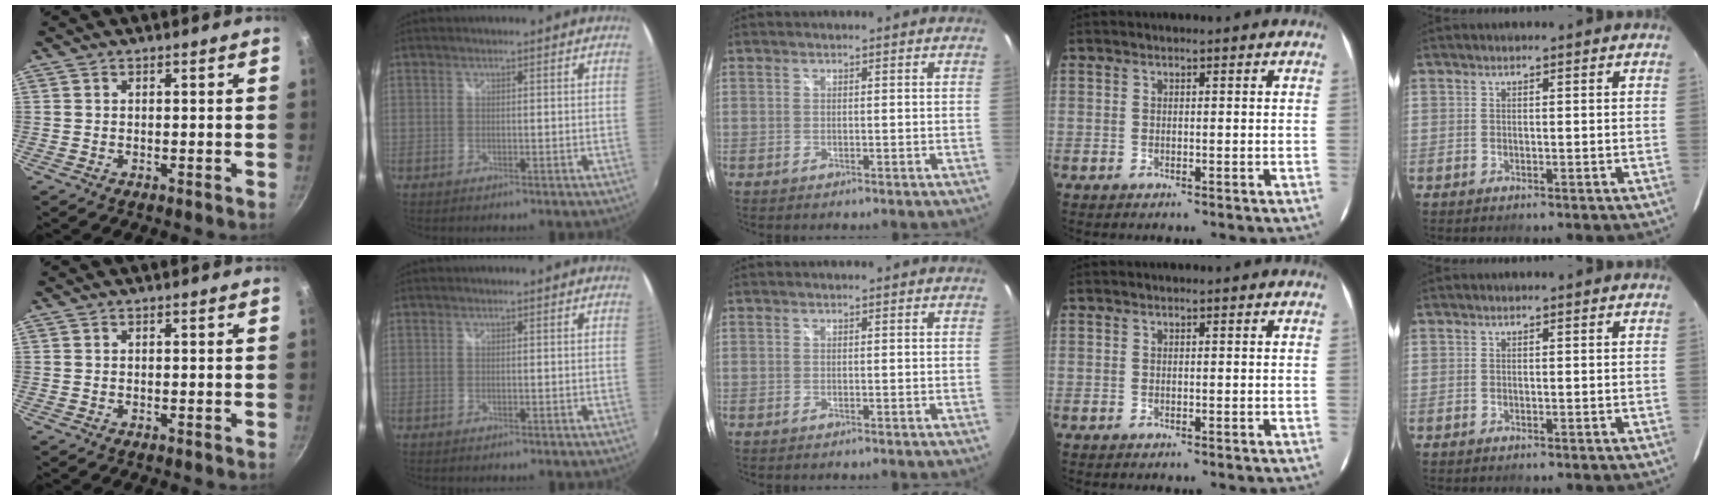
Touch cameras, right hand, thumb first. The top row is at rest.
{}